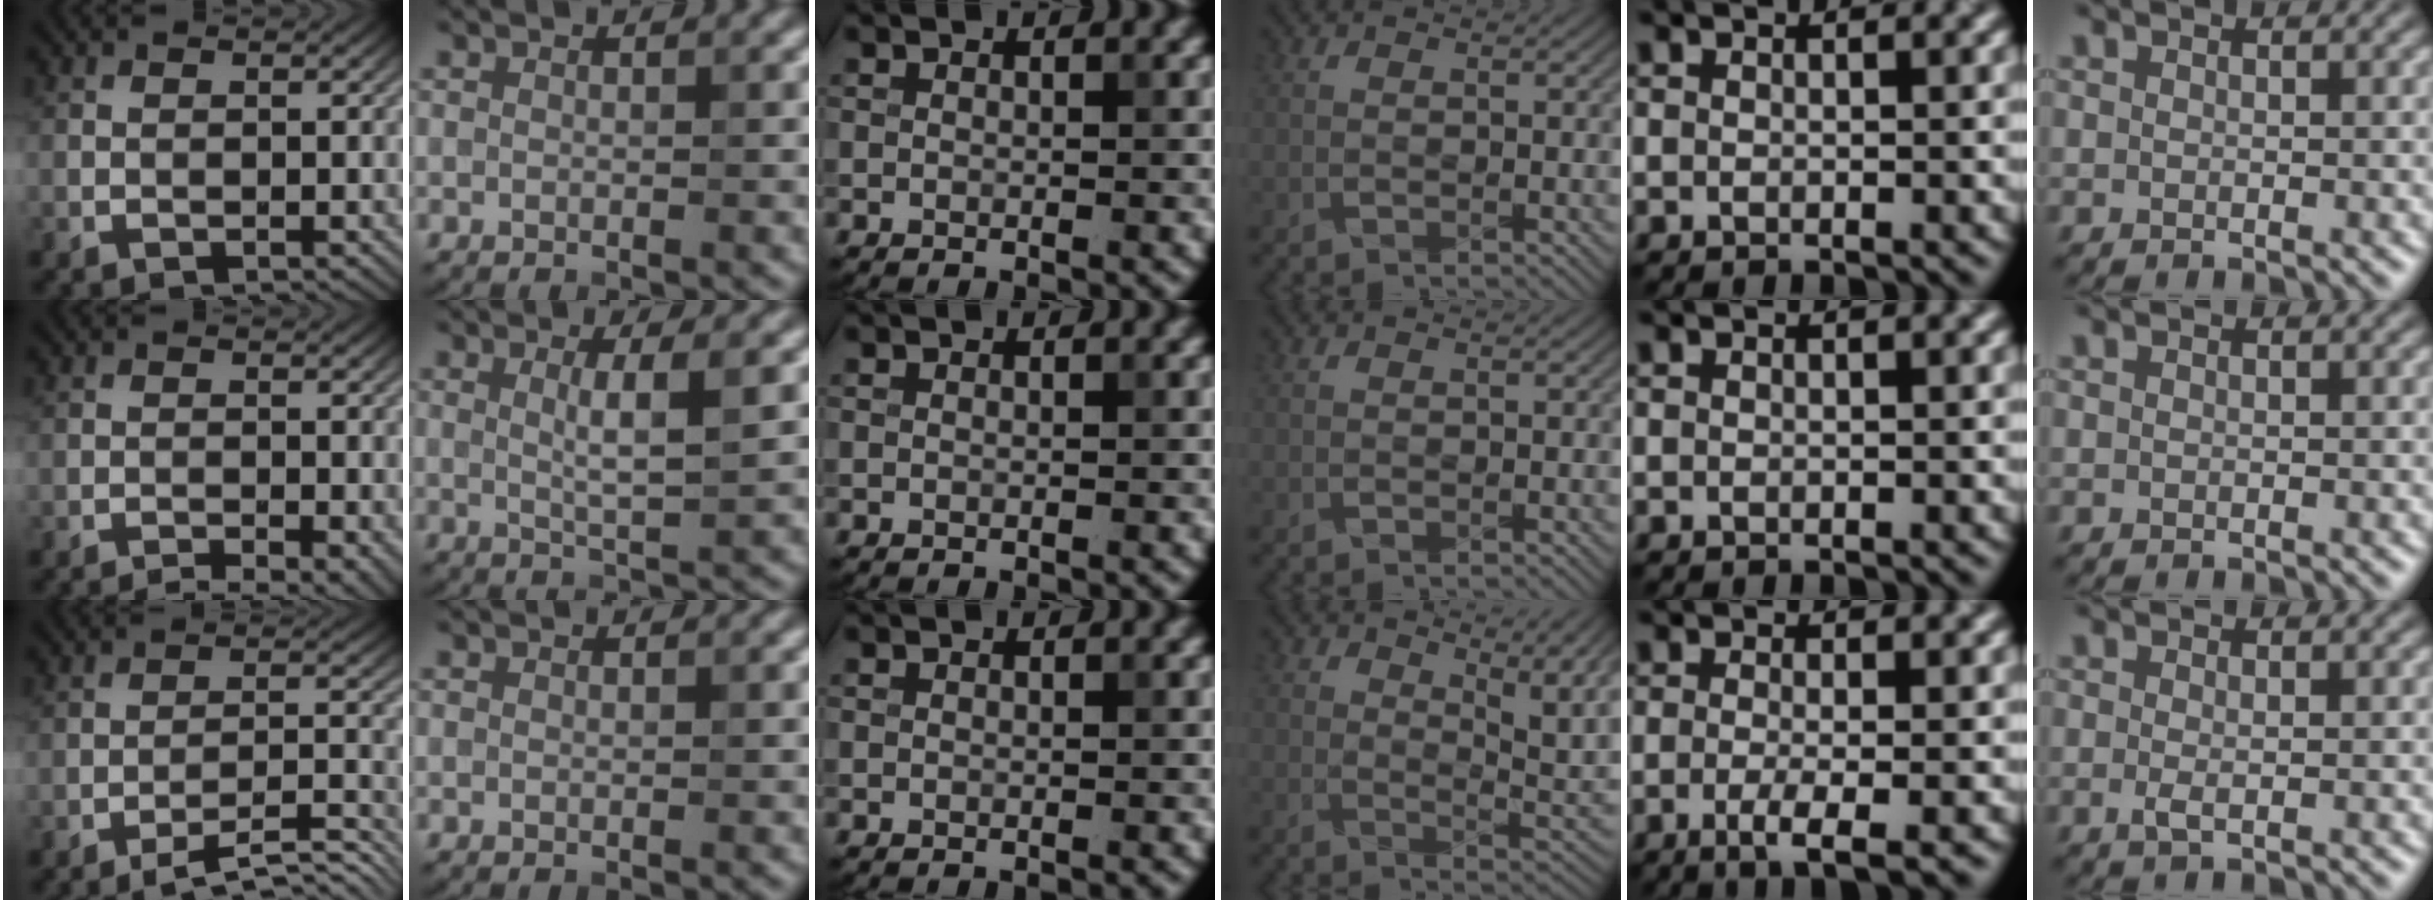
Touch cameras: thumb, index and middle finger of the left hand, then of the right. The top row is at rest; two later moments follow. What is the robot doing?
{"motion": "pour", "object": "sugar"}